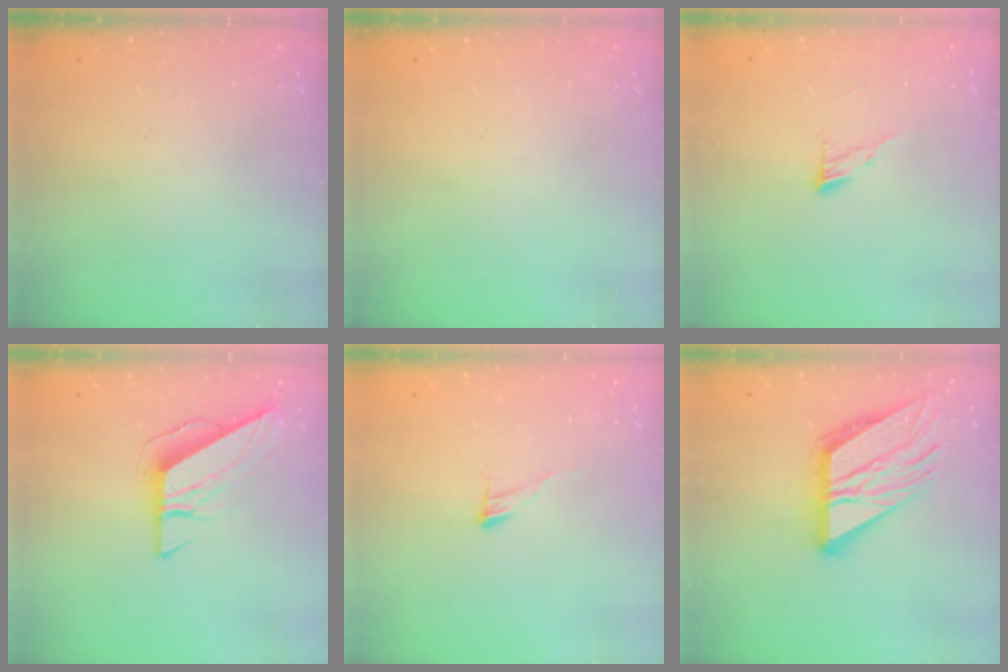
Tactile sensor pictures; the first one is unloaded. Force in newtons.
{"total": 0.0}
{"total": 5.9, "press": 5.9, "slide": 0.6}
{"total": 8.3, "press": 8.3, "slide": 0.2}
{"total": 5.6, "press": 5.6, "slide": 0.2}
{"total": 18.0, "press": 17.9, "slide": 2.5}